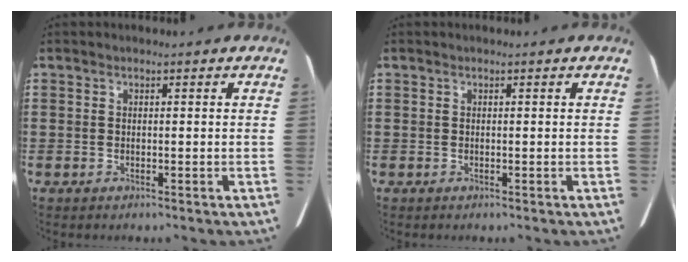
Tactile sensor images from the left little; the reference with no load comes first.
{"total": 0.0}